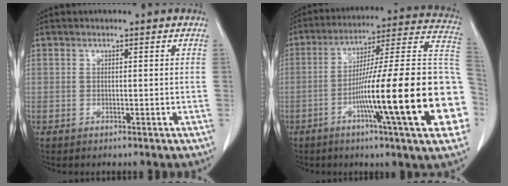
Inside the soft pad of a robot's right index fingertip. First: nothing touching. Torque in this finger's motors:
{"motor_torque": [2.14, 0.00, 0.63, 0.21]}